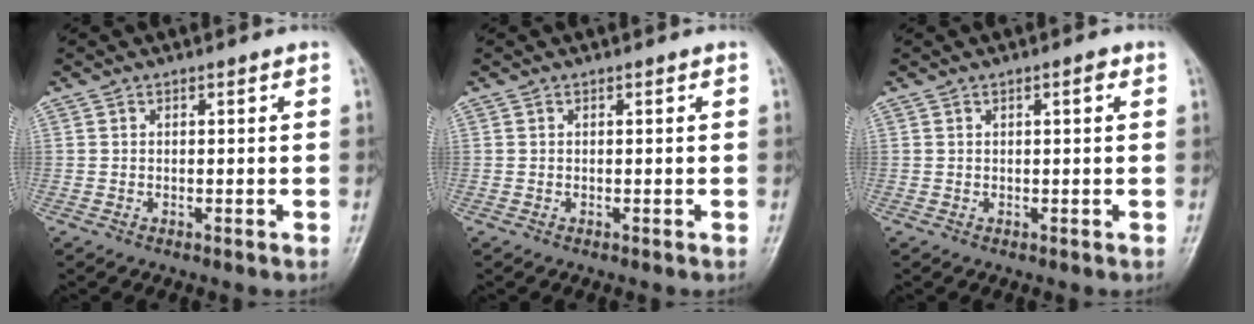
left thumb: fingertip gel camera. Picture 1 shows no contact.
{"total": 0.0}
{"total": 1.4, "force": [0.5, 0.5, 1.2], "torque": [-0.017, 0.002, 0.005]}